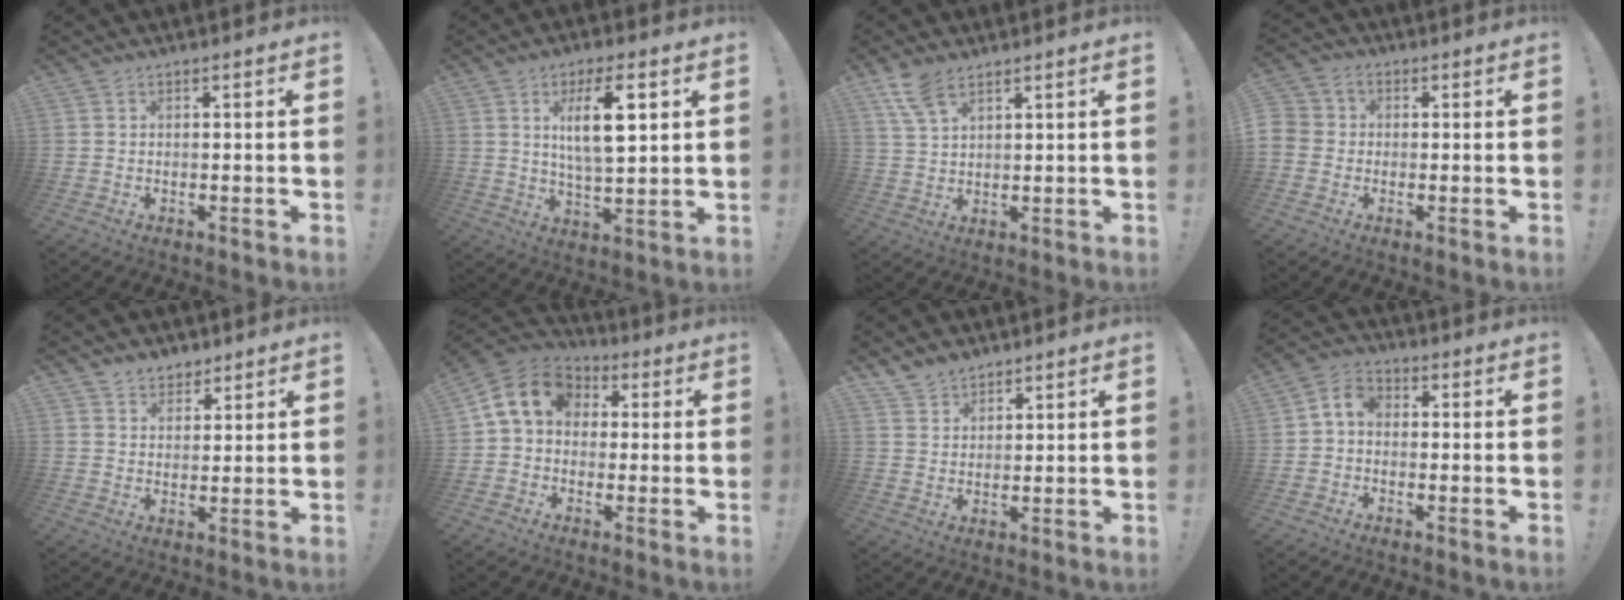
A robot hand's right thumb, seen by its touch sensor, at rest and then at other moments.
{"total": 11.6, "force": [3.9, 3.6, 10.4], "torque": [-0.174, -0.005, 0.060]}
{"total": 7.0, "force": [4.7, 2.7, 4.4], "torque": [-0.083, -0.015, 0.090]}
{"total": 4.3, "force": [-1.2, 4.0, 1.4], "torque": [-0.039, 0.011, -0.023]}
{"total": 5.0, "force": [4.0, 2.9, 0.4], "torque": [0.001, -0.028, 0.075]}
{"total": 11.5, "force": [2.4, 9.0, 6.6], "torque": [-0.117, 0.012, 0.053]}
{"total": 5.3, "force": [4.7, 2.5, 0.9], "torque": [-0.024, -0.027, 0.091]}
{"total": 4.9, "force": [-0.5, 3.5, 3.4], "torque": [-0.073, 0.014, -0.007]}